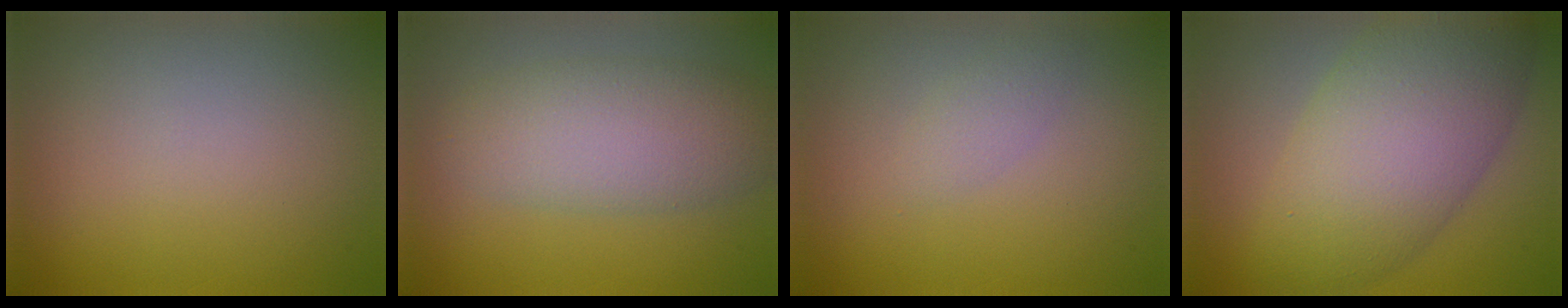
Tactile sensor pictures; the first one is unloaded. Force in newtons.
{"total": 5.6, "press": 5.6, "slide": 0.1}
{"total": 1.2, "press": 1.2, "slide": 0.1}
{"total": 9.5, "press": 9.5, "slide": 0.2}